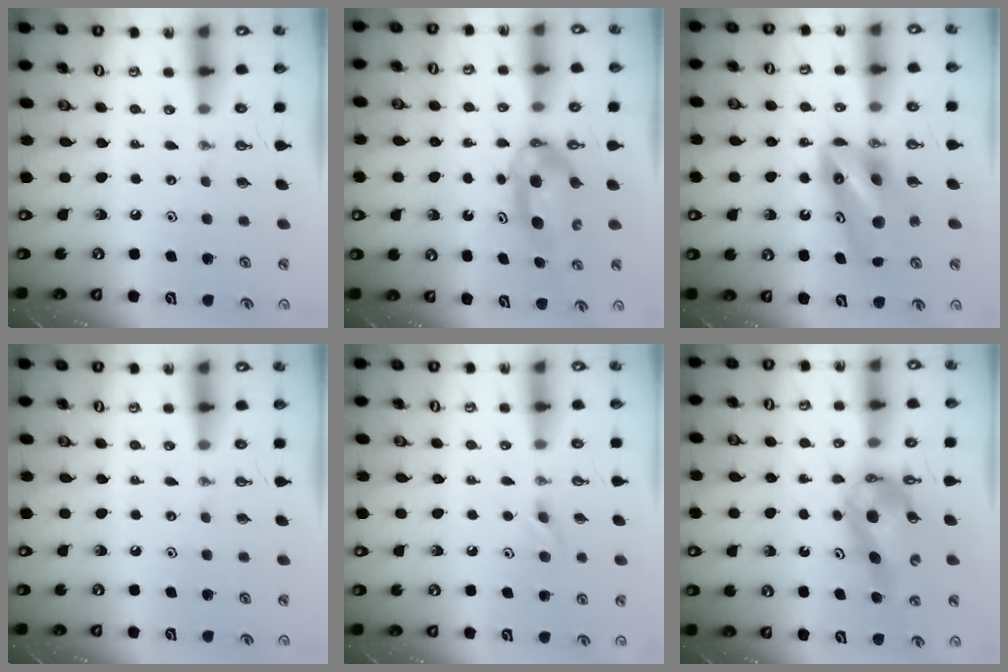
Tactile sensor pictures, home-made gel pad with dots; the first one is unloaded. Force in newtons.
{"total": 6.4, "press": 5.7, "slide": 2.9}
{"total": 9.7, "press": 9.6, "slide": 1.4}
{"total": 0.0}
{"total": 5.1, "press": 4.9, "slide": 1.4}
{"total": 10.9, "press": 10.9, "slide": 1.1}